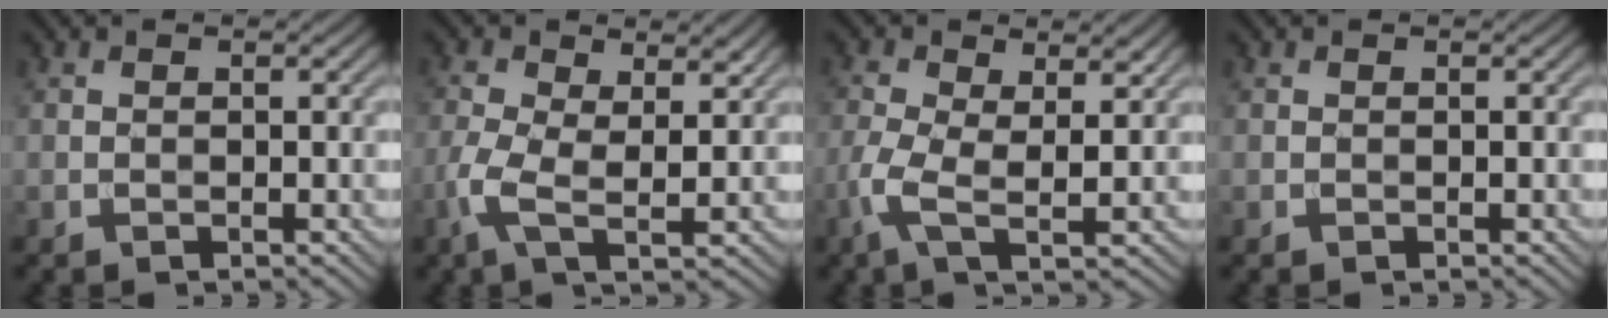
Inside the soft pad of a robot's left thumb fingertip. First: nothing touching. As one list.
[{"total": 6.0, "force": [0.0, 2.8, 5.3], "torque": [-0.133, -0.001, -0.007]}, {"total": 5.5, "force": [-0.4, 2.3, 5.0], "torque": [-0.127, -0.001, -0.013]}, {"total": 0.0}]